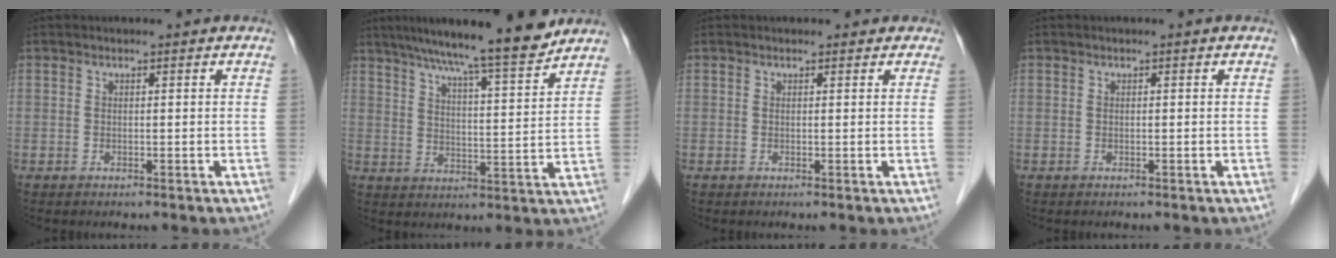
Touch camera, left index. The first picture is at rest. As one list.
[{"total": 14.0, "force": [12.2, 0.0, 7.0], "torque": [-0.107, 0.000, 0.178]}, {"total": 1.9, "force": [1.6, 1.0, 0.4], "torque": [-0.003, 0.008, 0.010]}, {"total": 0.0}]